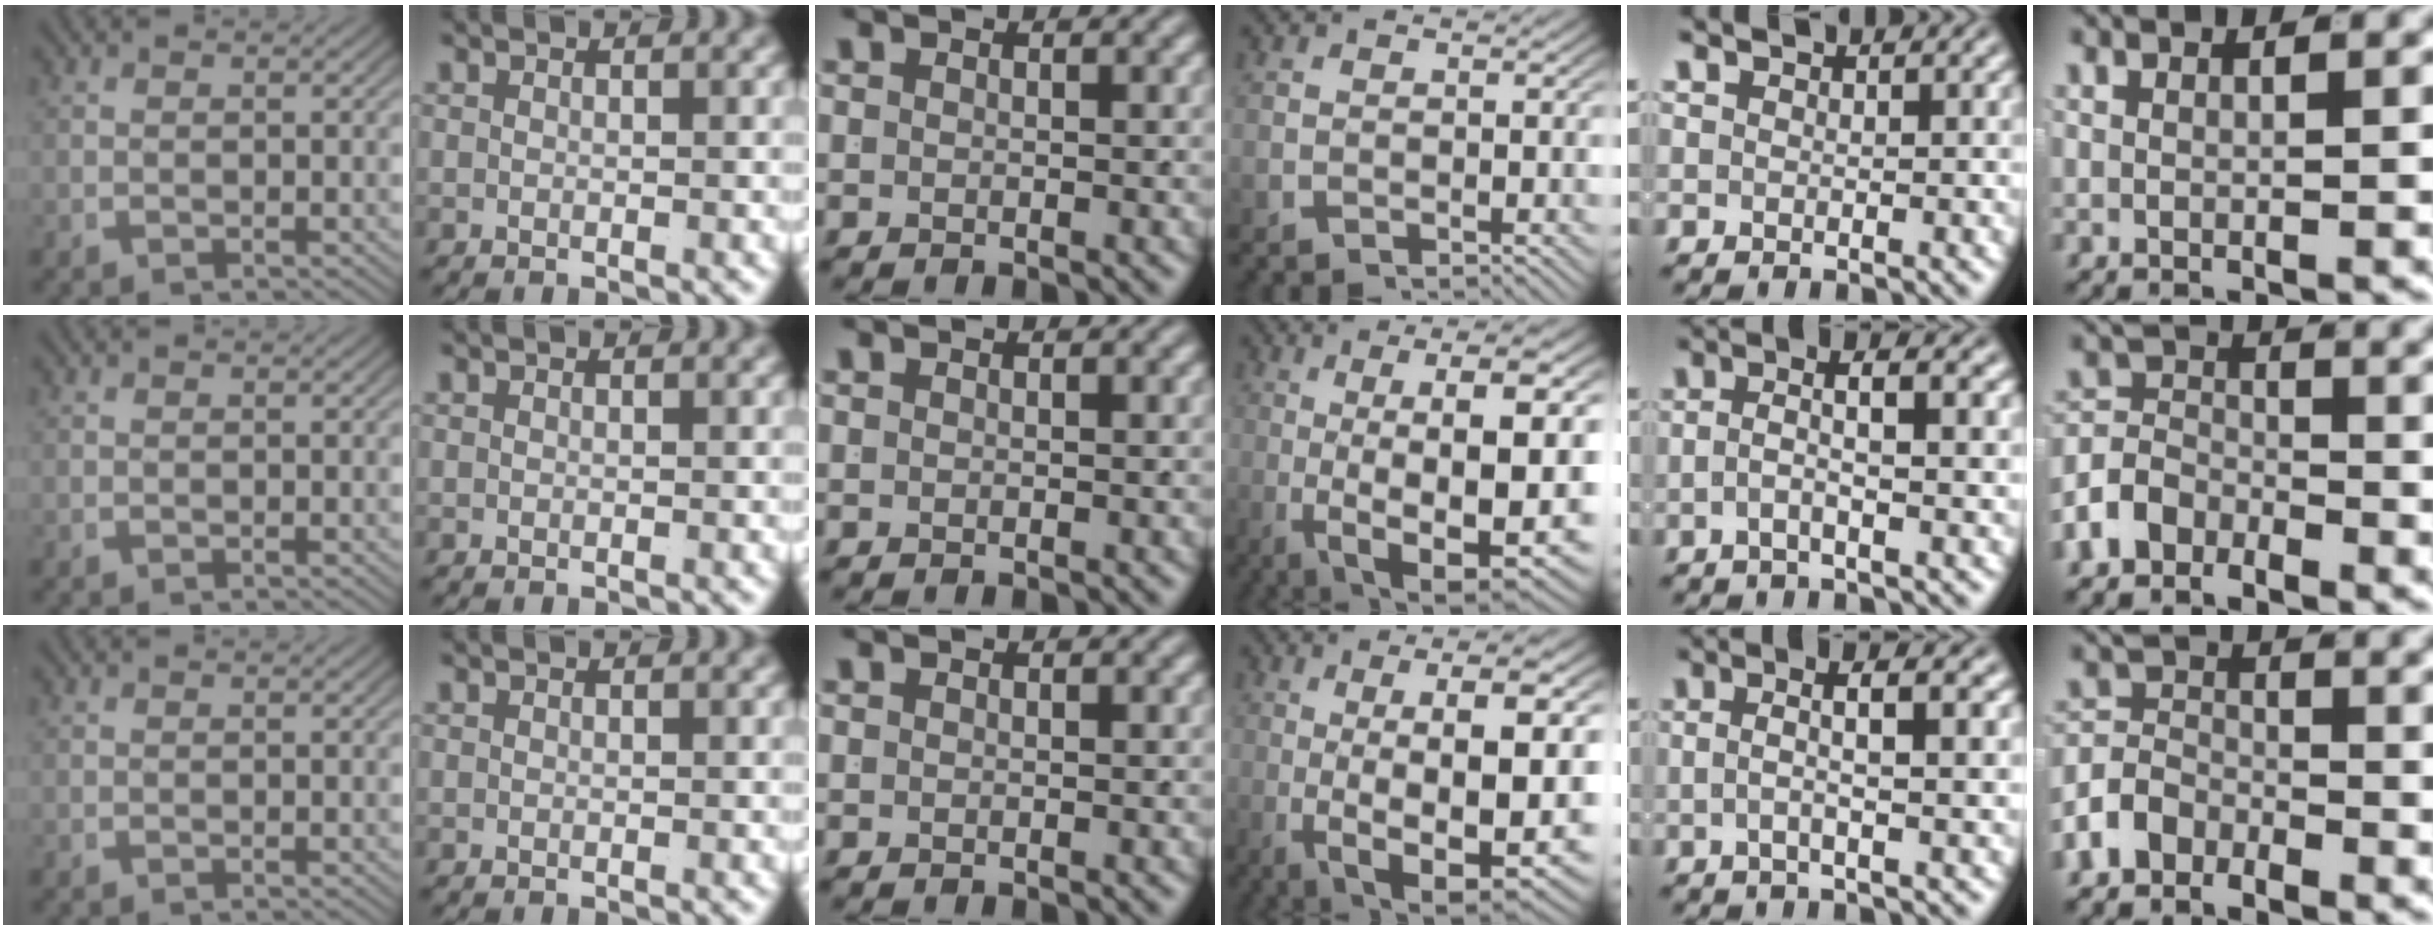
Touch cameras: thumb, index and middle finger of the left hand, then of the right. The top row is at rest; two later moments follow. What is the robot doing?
{"motion": "lift_and_place", "object": "coat"}